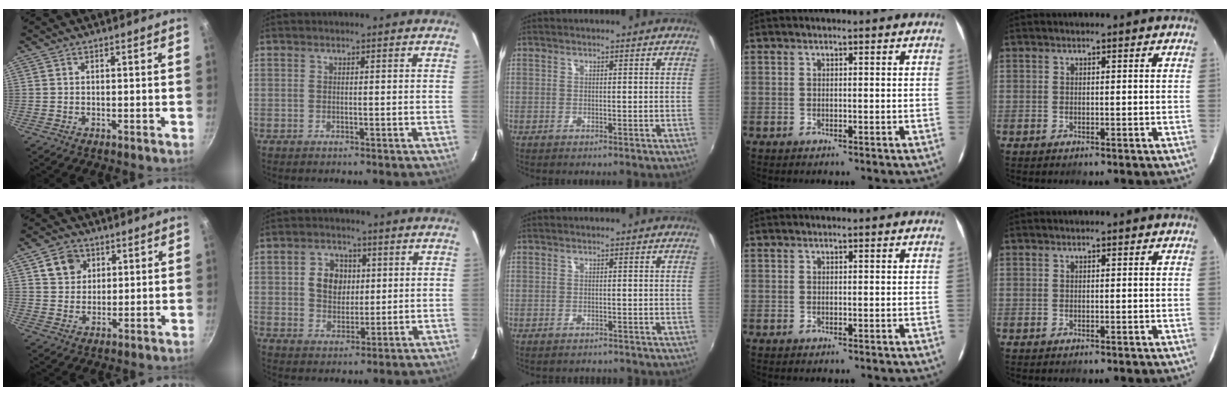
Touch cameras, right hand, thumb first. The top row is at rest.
{"thumb": {"total": 6.2, "force": [2.6, 5.3, 2.1], "torque": [-0.007, 0.003, 0.045]}, "index": {"total": 6.9, "force": [1.3, 5.7, 3.7], "torque": [-0.069, 0.018, 0.028]}, "middle": {"total": 1.7, "force": [-1.6, 0.5, 0.3], "torque": [-0.010, -0.007, -0.020]}}